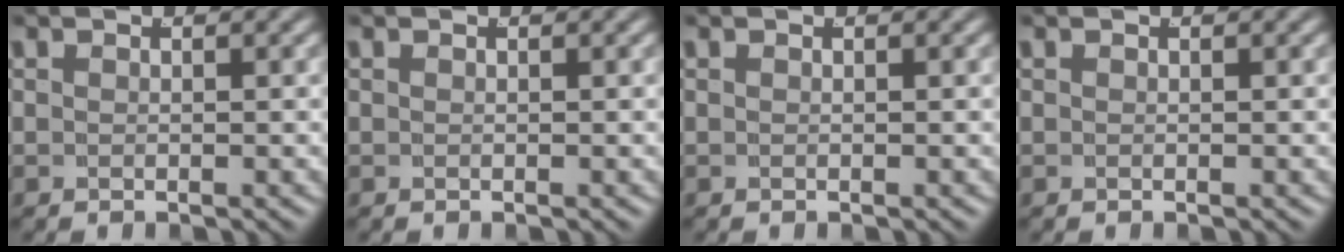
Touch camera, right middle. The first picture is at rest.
{"total": 0.0}
{"total": 0.0}
{"total": 0.0}